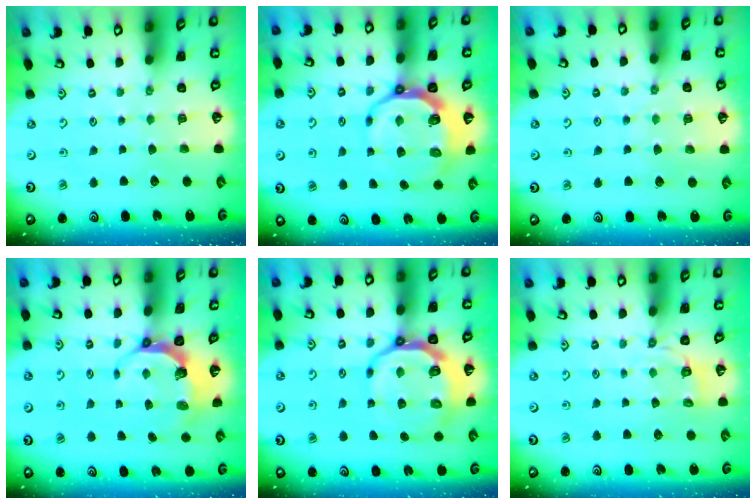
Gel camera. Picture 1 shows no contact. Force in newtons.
{"total": 10.1, "press": 9.1, "slide": 4.4}
{"total": 4.8, "press": 4.7, "slide": 0.7}
{"total": 7.4, "press": 6.2, "slide": 4.1}
{"total": 11.9, "press": 11.4, "slide": 3.3}
{"total": 2.7, "press": 1.4, "slide": 2.3}